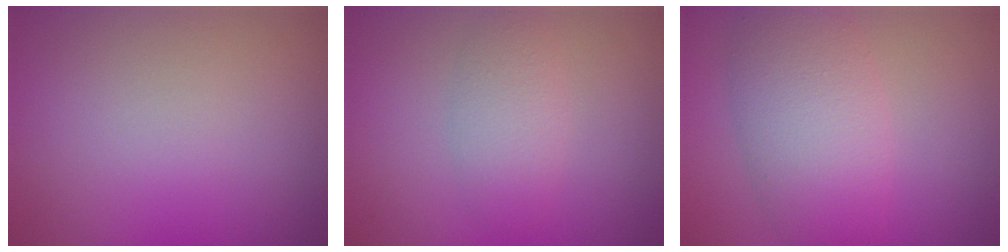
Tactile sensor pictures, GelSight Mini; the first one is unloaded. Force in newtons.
{"total": 2.4, "press": 2.4, "slide": 0.1}
{"total": 5.9, "press": 5.9, "slide": 0.2}